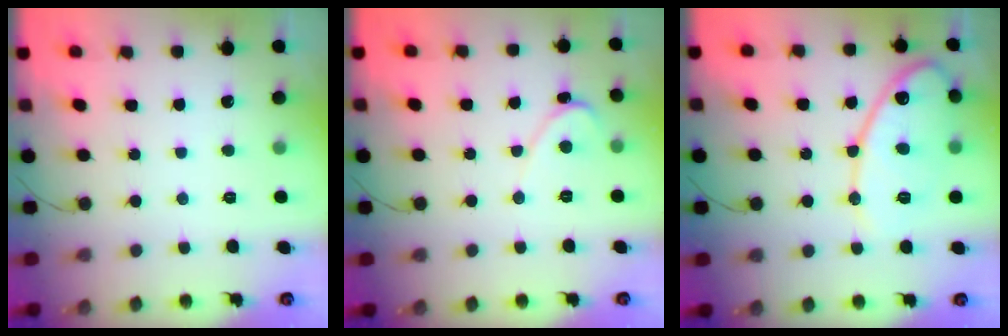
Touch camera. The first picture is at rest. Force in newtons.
{"total": 2.4, "press": 2.4, "slide": 0.2}
{"total": 14.4, "press": 14.4, "slide": 1.0}